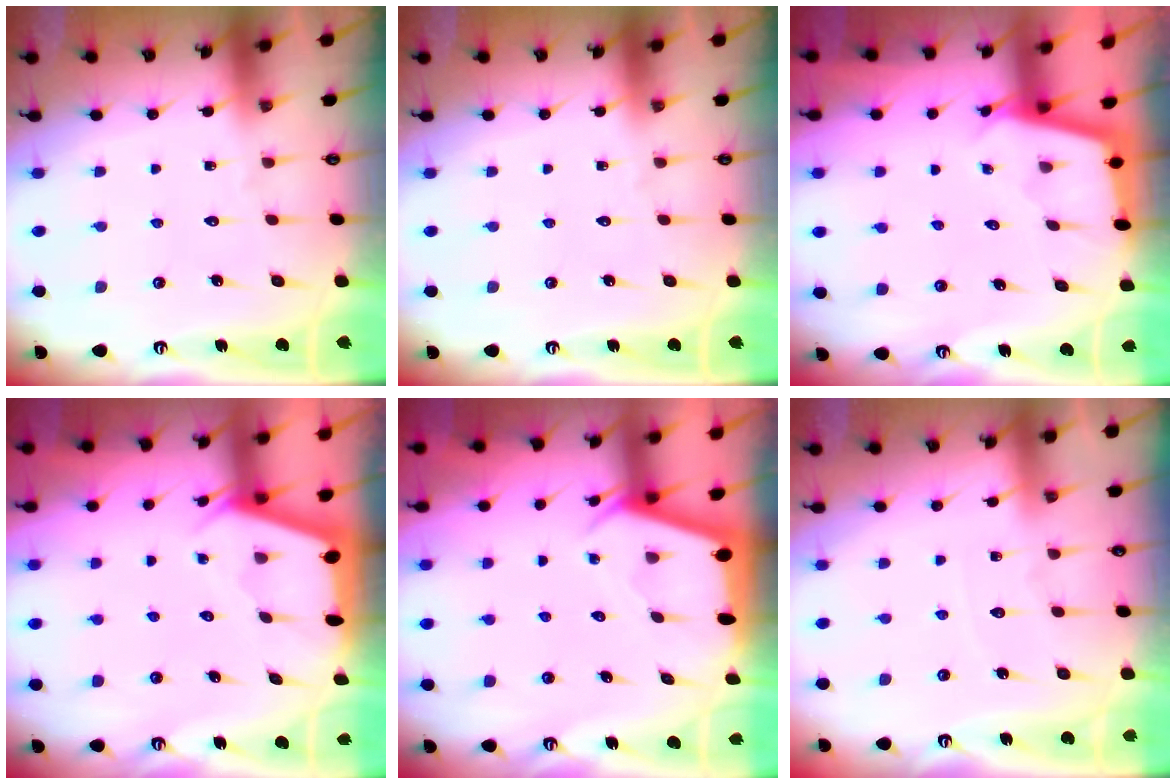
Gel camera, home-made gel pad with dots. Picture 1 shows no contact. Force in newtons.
{"total": 0.0}
{"total": 2.1, "press": 2.1, "slide": 0.2}
{"total": 2.4, "press": 2.4, "slide": 0.3}
{"total": 2.3, "press": 2.3, "slide": 0.3}
{"total": 4.0, "press": 3.9, "slide": 0.6}